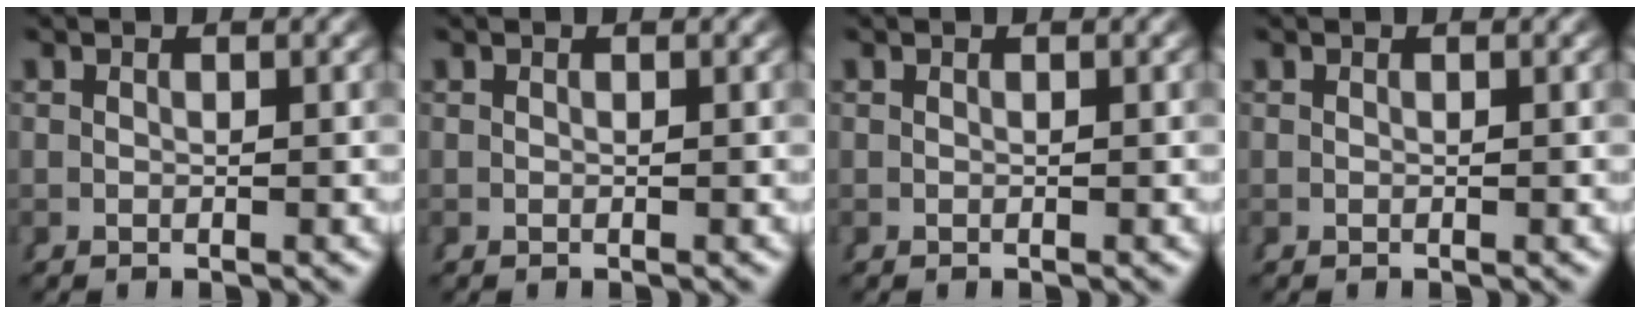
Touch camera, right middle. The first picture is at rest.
{"total": 0.0}
{"total": 0.0}
{"total": 0.0}